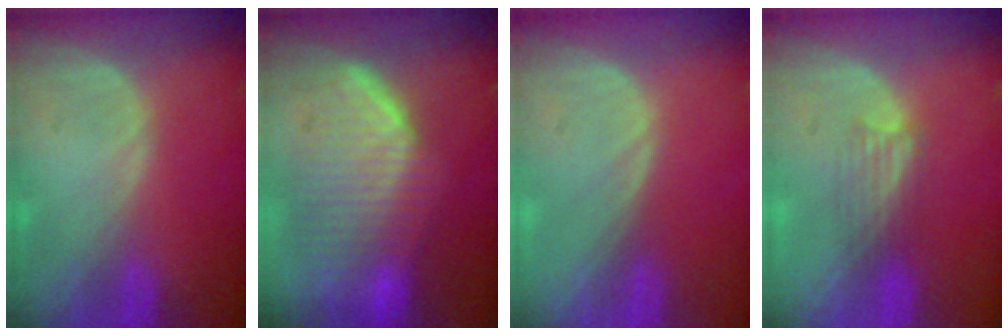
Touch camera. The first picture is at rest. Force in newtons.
{"total": 10.0, "press": 9.0, "slide": 4.4}
{"total": 0.0}
{"total": 3.1, "press": 2.8, "slide": 1.3}